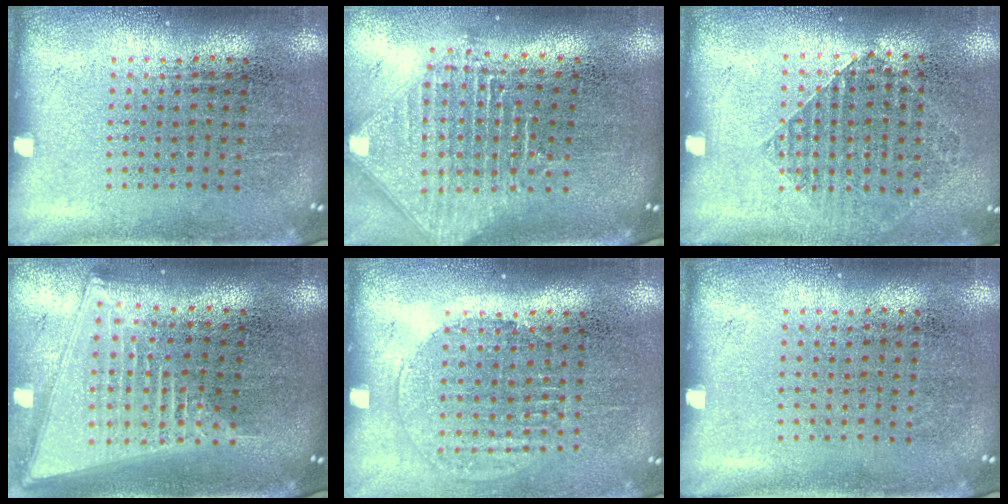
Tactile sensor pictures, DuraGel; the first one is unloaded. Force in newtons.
{"total": 2.5, "press": 1.9, "slide": 1.6}
{"total": 0.9, "press": 0.9, "slide": 0.1}
{"total": 2.1, "press": 1.8, "slide": 1.1}
{"total": 1.4, "press": 1.2, "slide": 0.6}
{"total": 0.0}